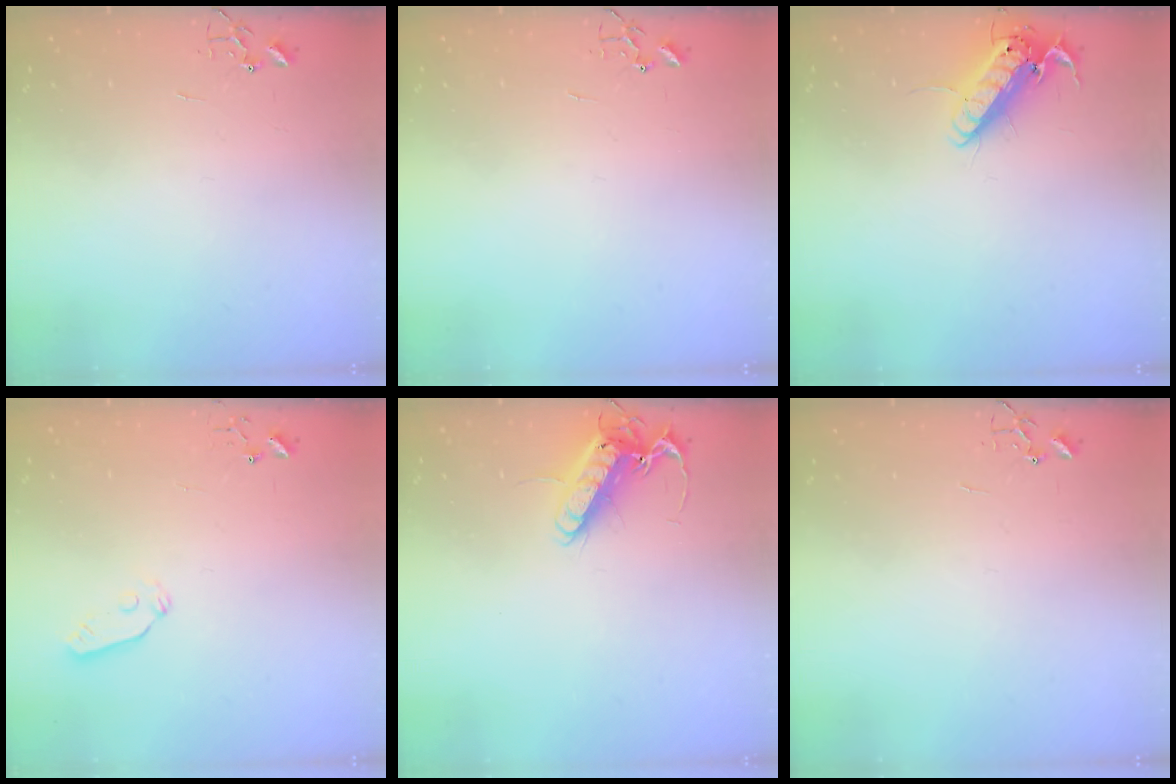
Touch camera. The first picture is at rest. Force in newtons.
{"total": 0.0}
{"total": 13.8, "press": 13.6, "slide": 2.3}
{"total": 3.8, "press": 3.8, "slide": 0.6}
{"total": 14.4, "press": 14.2, "slide": 2.2}
{"total": 0.0}